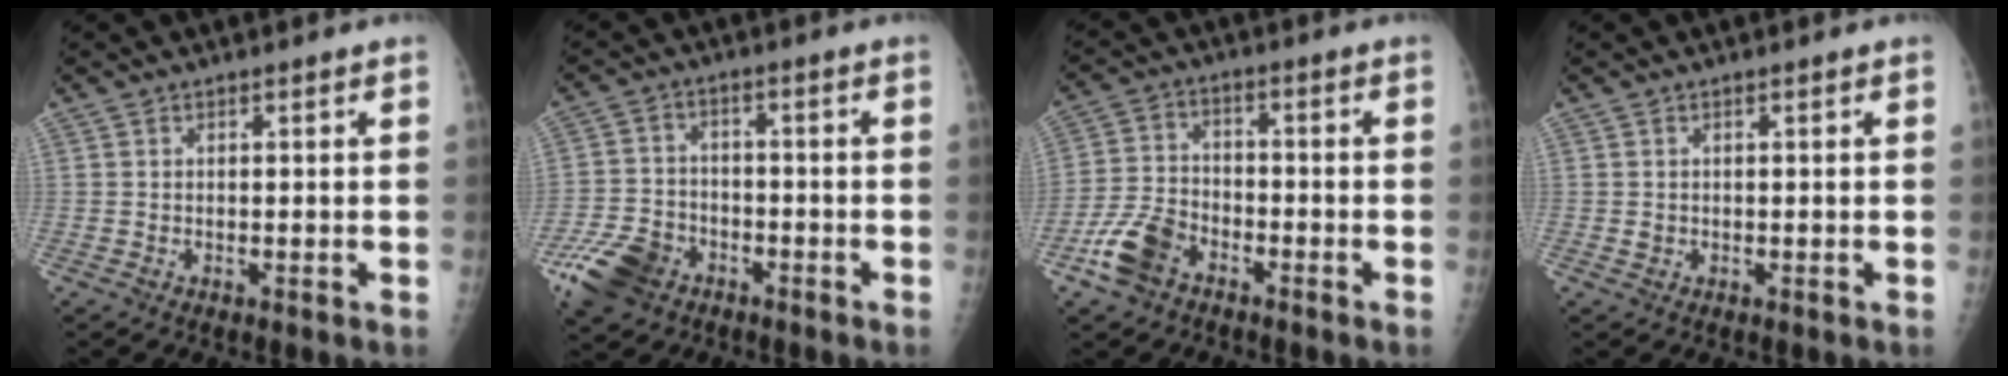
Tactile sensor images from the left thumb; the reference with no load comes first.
{"total": 9.6, "force": [-5.3, 6.9, 4.2], "torque": [-0.077, 0.022, -0.097]}
{"total": 8.7, "force": [-5.0, 5.5, 4.6], "torque": [-0.092, 0.021, -0.098]}
{"total": 0.8, "force": [0.0, 0.7, 0.3], "torque": [-0.003, 0.001, 0.002]}